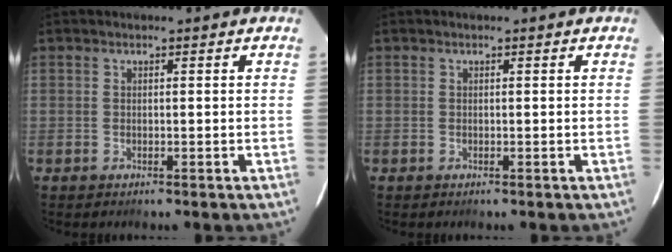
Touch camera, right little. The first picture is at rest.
{"total": 0.0}